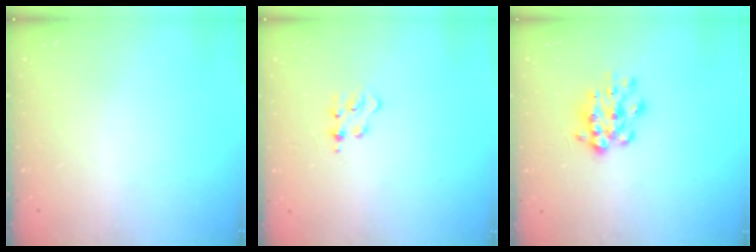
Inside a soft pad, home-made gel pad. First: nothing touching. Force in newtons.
{"total": 2.4, "press": 2.4, "slide": 0.3}
{"total": 10.9, "press": 10.9, "slide": 0.5}